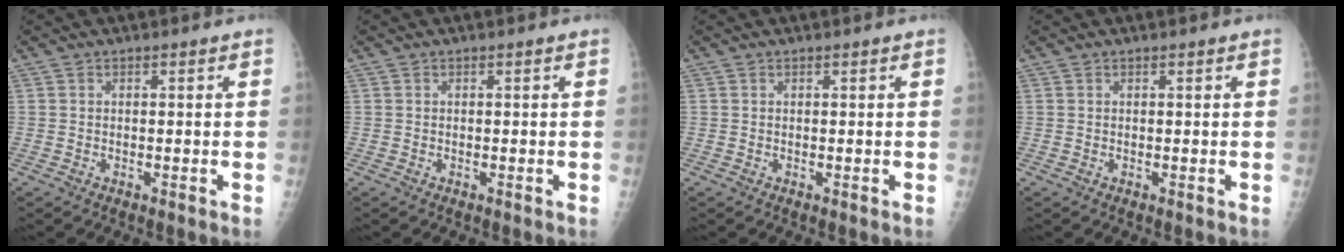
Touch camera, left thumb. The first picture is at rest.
{"total": 0.0}
{"total": 0.0}
{"total": 0.0}